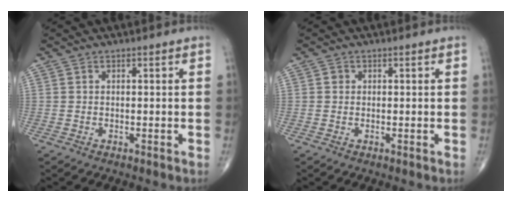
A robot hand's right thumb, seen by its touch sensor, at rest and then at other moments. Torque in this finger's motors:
{"motor_torque": [0.10, 0.30, 0.27, 0.15, -0.03]}